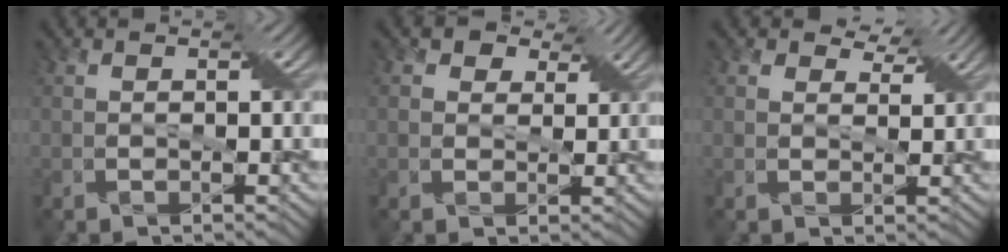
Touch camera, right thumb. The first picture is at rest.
{"total": 5.2, "force": [3.3, 3.4, 2.0], "torque": [-0.048, -0.002, 0.042]}
{"total": 3.9, "force": [3.1, 1.8, 1.4], "torque": [-0.027, -0.005, 0.047]}